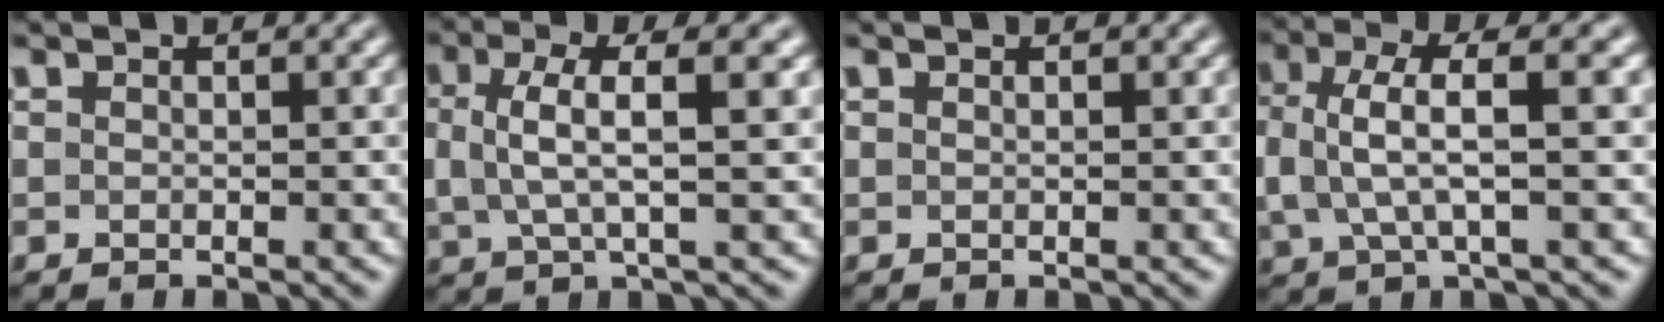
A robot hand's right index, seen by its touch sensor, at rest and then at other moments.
{"total": 4.6, "force": [1.0, 1.4, 4.3], "torque": [-0.087, -0.002, 0.025]}
{"total": 0.0}
{"total": 5.4, "force": [0.8, 2.5, 4.8], "torque": [-0.100, 0.000, 0.016]}